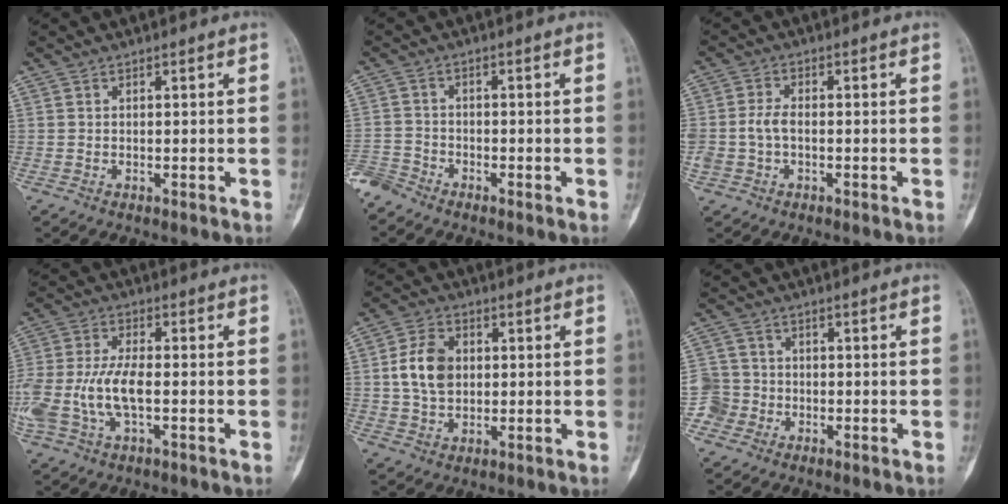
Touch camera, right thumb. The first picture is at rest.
{"total": 3.7, "force": [-3.5, 1.2, 0.1], "torque": [-0.007, -0.001, -0.079]}
{"total": 4.4, "force": [-0.7, 2.9, 3.3], "torque": [-0.076, 0.015, -0.015]}
{"total": 12.7, "force": [-2.3, 6.0, 11.0], "torque": [-0.256, 0.016, -0.040]}
{"total": 8.8, "force": [1.0, 6.4, 6.0], "torque": [-0.096, 0.005, 0.016]}
{"total": 4.7, "force": [-1.7, 4.4, 0.2], "torque": [0.020, 0.018, -0.038]}